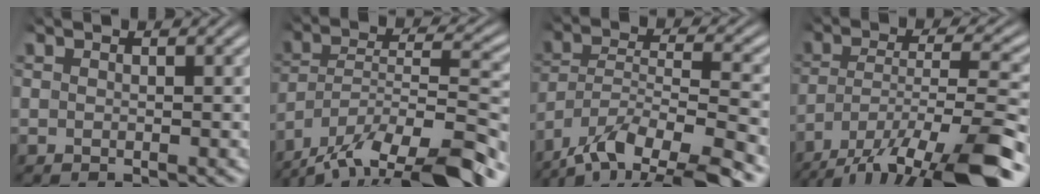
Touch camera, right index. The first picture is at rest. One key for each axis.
{"total": 9.6, "fx": -5.2, "fy": 5.0, "fz": 6.4, "tx": -0.112, "ty": -0.022, "tz": -0.082}
{"total": 8.0, "fx": -4.7, "fy": 3.9, "fz": 5.2, "tx": -0.103, "ty": -0.032, "tz": -0.064}
{"total": 8.2, "fx": -3.7, "fy": 2.9, "fz": 6.7, "tx": -0.120, "ty": -0.035, "tz": -0.040}